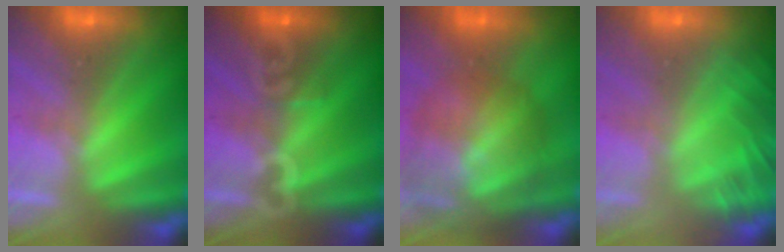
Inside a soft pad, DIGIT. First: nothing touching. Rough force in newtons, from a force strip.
{"total": 3.3}
{"total": 7.4}
{"total": 7.1}